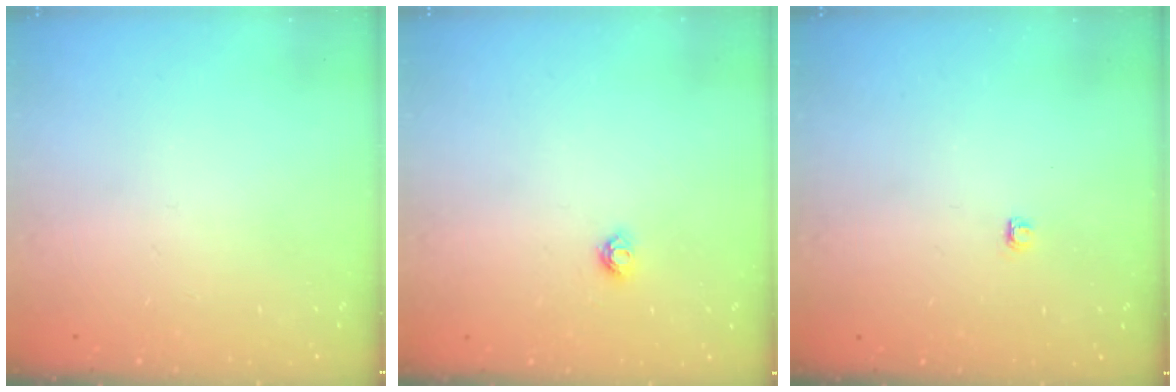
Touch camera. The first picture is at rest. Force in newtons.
{"total": 3.6, "press": 3.5, "slide": 0.3}
{"total": 2.8, "press": 2.8, "slide": 0.4}